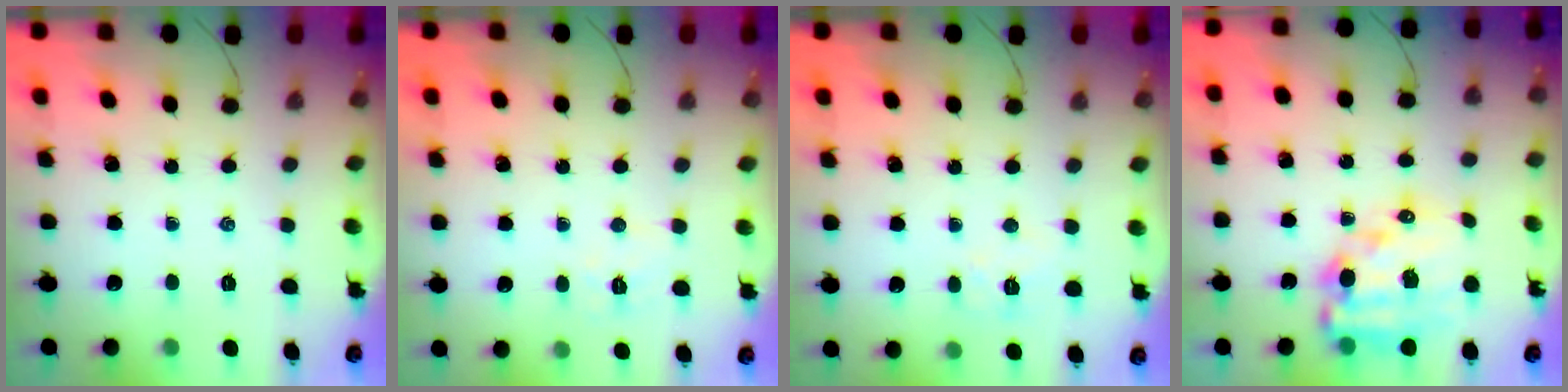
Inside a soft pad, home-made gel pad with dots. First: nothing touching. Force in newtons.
{"total": 4.8, "press": 4.7, "slide": 1.0}
{"total": 4.9, "press": 4.9, "slide": 0.7}
{"total": 16.7, "press": 16.3, "slide": 3.5}